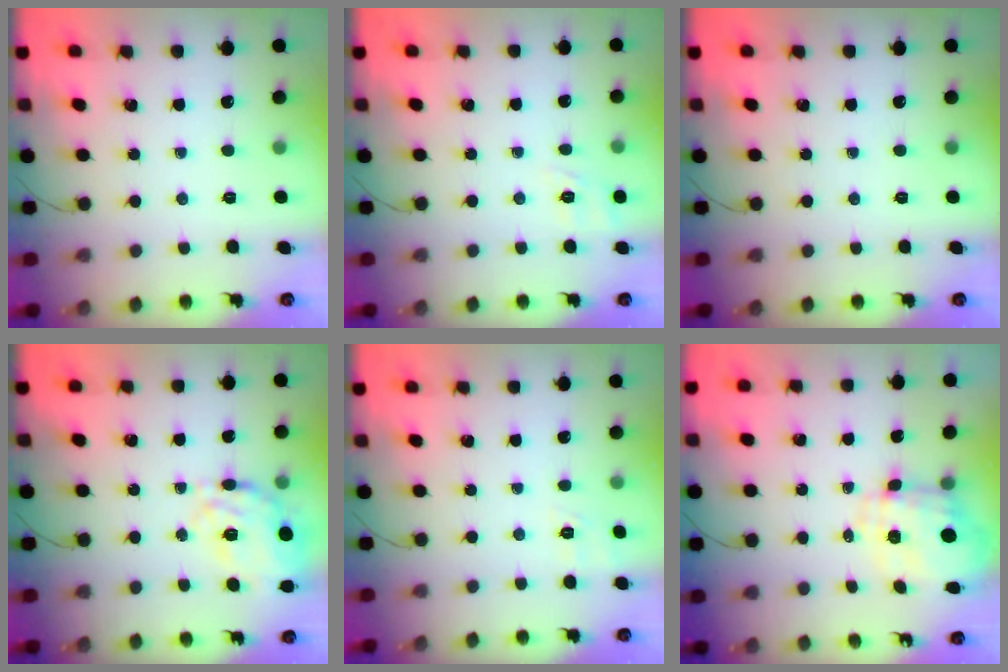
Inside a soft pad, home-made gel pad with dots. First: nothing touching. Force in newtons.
{"total": 3.0, "press": 2.4, "slide": 1.7}
{"total": 0.0}
{"total": 14.8, "press": 14.5, "slide": 3.1}
{"total": 7.8, "press": 7.5, "slide": 2.1}
{"total": 3.6, "press": 3.2, "slide": 1.6}